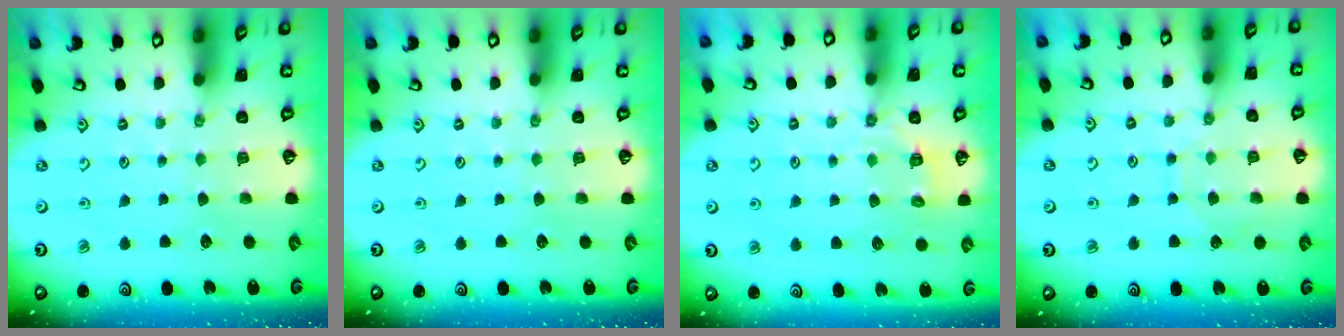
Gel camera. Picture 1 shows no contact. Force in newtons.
{"total": 0.0}
{"total": 4.1, "press": 3.8, "slide": 1.5}
{"total": 7.8, "press": 7.8, "slide": 0.6}